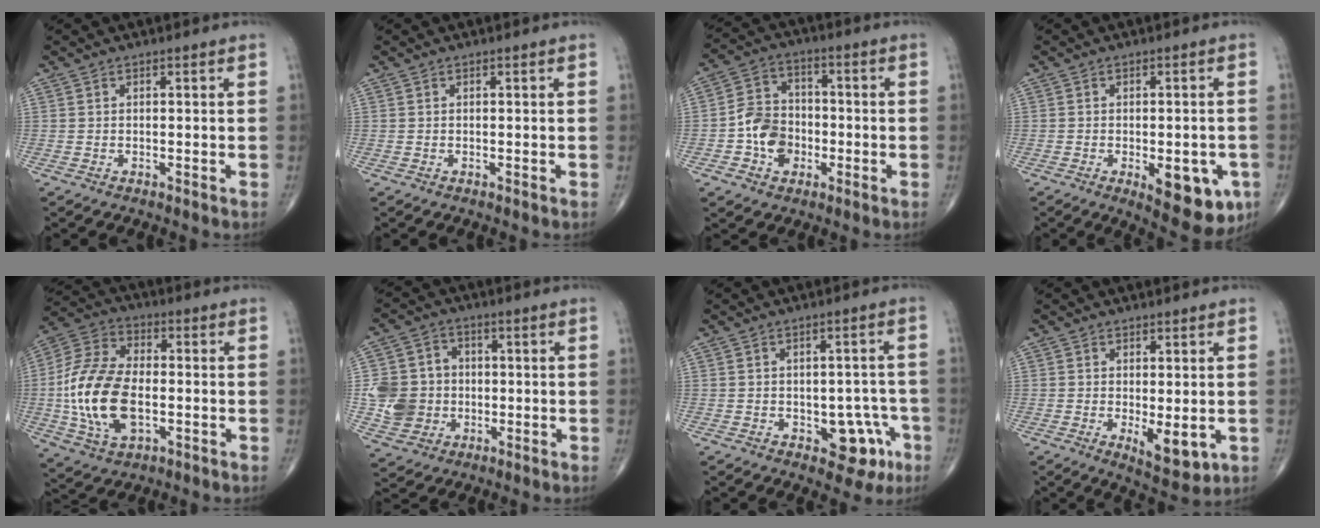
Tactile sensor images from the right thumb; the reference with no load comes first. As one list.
[{"total": 0.0}, {"total": 9.3, "force": [-2.5, 7.4, 5.1], "torque": [-0.062, 0.027, -0.051]}, {"total": 11.5, "force": [-4.0, 4.9, 9.5], "torque": [-0.098, -0.001, -0.041]}, {"total": 18.0, "force": [-2.4, 10.3, 14.6], "torque": [-0.295, 0.013, -0.041]}, {"total": 10.9, "force": [-1.0, 9.9, 4.4], "torque": [-0.060, 0.012, -0.018]}, {"total": 7.8, "force": [-3.1, 4.8, 5.4], "torque": [-0.029, 0.022, -0.032]}, {"total": 6.5, "force": [-1.2, 2.7, 5.8], "torque": [-0.077, -0.019, -0.007]}]